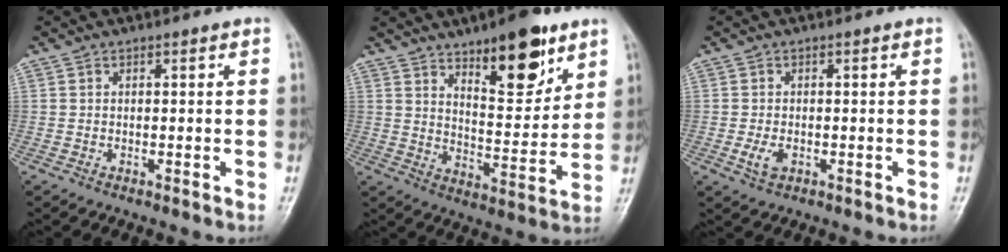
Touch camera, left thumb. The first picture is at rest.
{"total": 14.9, "force": [9.1, 5.7, 10.3], "torque": [-0.112, -0.061, 0.144]}
{"total": 2.6, "force": [-0.7, 1.6, 2.0], "torque": [-0.042, -0.003, -0.013]}